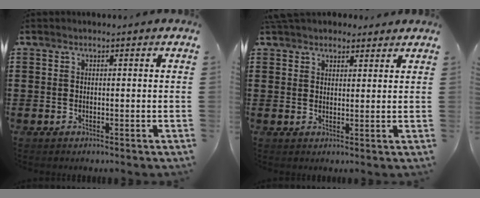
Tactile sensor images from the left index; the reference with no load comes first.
{"total": 3.7, "force": [3.2, 1.5, 0.9], "torque": [-0.027, 0.003, 0.062]}